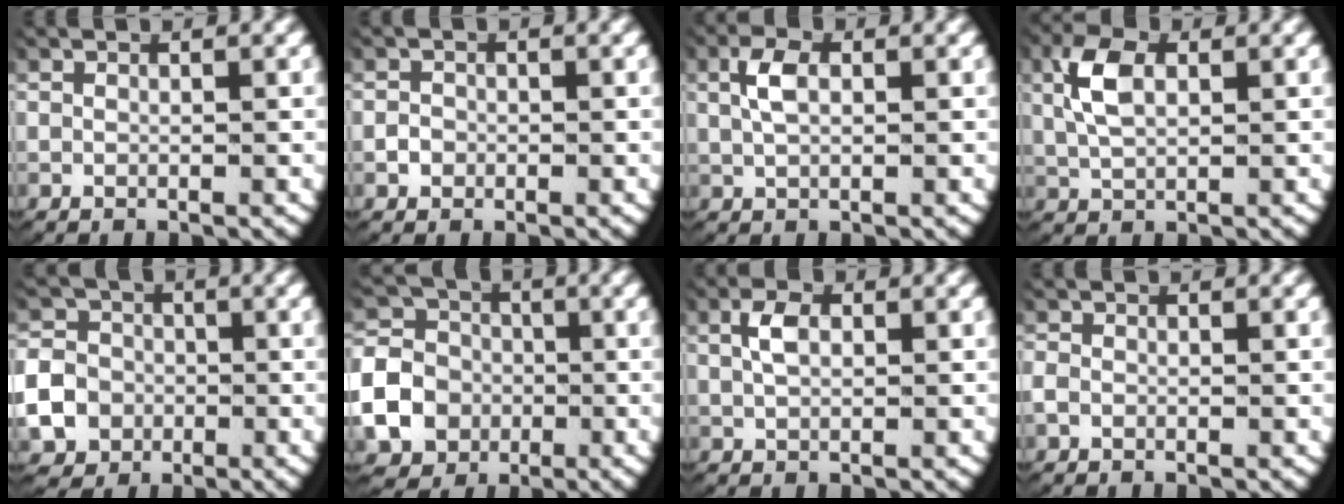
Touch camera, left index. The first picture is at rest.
{"total": 0.9, "force": [-0.4, 0.7, 0.1], "torque": [-0.009, -0.006, -0.005]}
{"total": 2.5, "force": [0.7, 1.3, 2.1], "torque": [-0.053, -0.001, 0.015]}
{"total": 3.8, "force": [1.2, 2.0, 3.0], "torque": [-0.073, 0.001, 0.026]}
{"total": 10.4, "force": [-2.2, 9.5, 3.5], "torque": [-0.085, -0.034, -0.042]}
{"total": 12.0, "force": [-2.6, 11.0, 4.1], "torque": [-0.108, -0.043, -0.049]}
{"total": 2.2, "force": [0.6, 1.2, 1.7], "torque": [-0.041, -0.002, 0.015]}
{"total": 1.3, "force": [-0.4, 1.1, 0.6], "torque": [-0.024, -0.002, -0.006]}